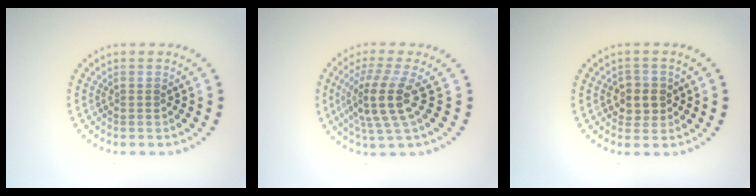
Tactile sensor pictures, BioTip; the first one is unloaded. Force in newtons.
{"total": 4.3, "press": 3.2, "slide": 2.9}
{"total": 2.5, "press": 2.3, "slide": 0.9}